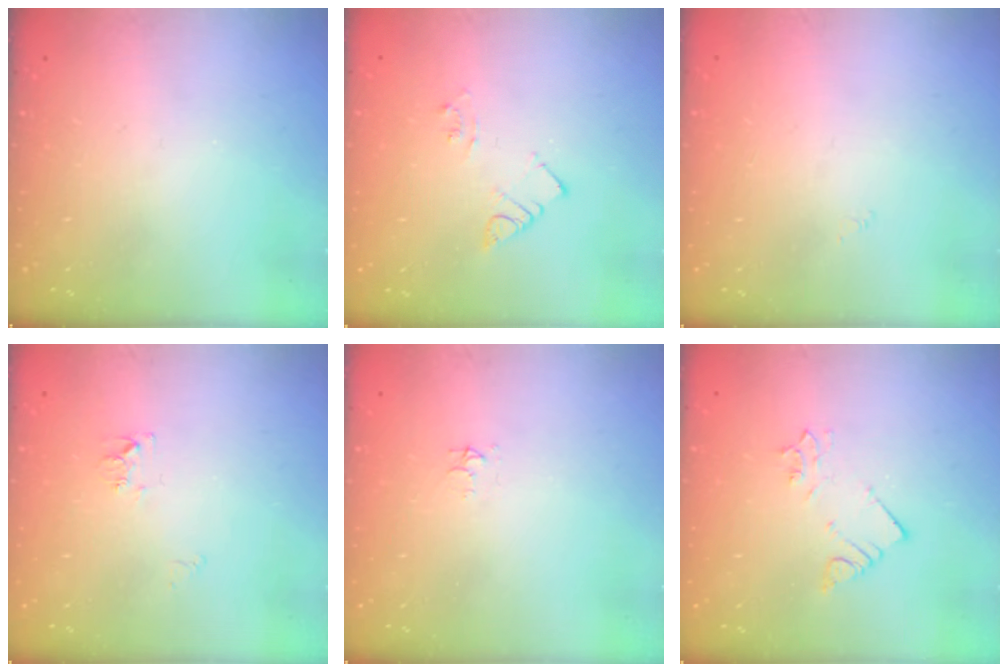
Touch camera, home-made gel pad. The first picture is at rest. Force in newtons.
{"total": 5.0, "press": 4.9, "slide": 0.7}
{"total": 0.6, "press": 0.5, "slide": 0.2}
{"total": 7.0, "press": 7.0, "slide": 0.5}
{"total": 3.6, "press": 3.6, "slide": 0.2}
{"total": 2.1, "press": 2.1, "slide": 0.0}